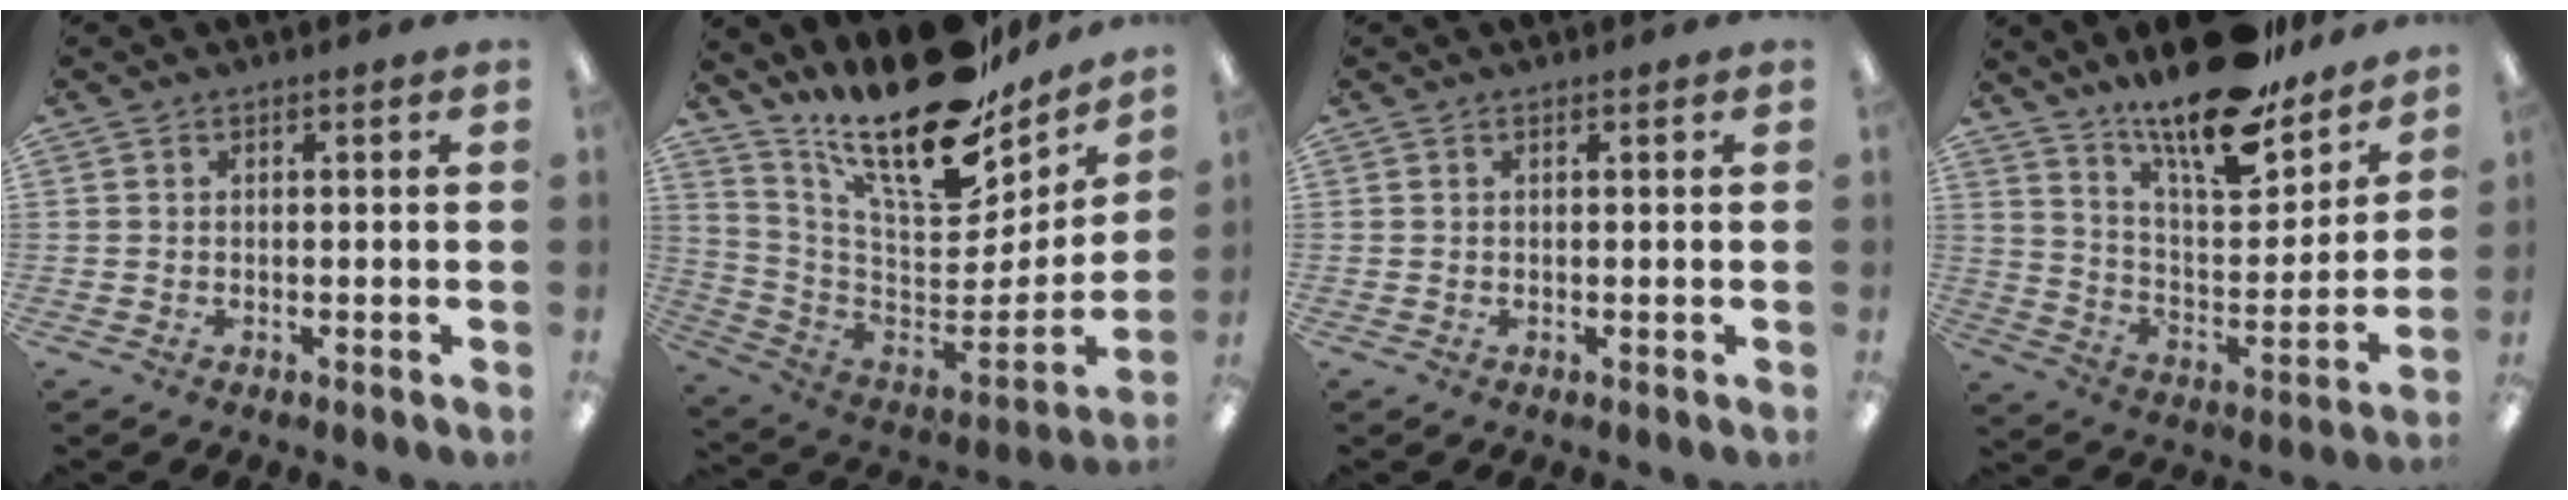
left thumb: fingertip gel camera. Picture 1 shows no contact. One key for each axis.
{"total": 21.5, "fx": 15.9, "fy": 7.7, "fz": 12.3, "tx": -0.182, "ty": -0.128, "tz": 0.269}
{"total": 0.0}
{"total": 18.8, "fx": 15.5, "fy": 5.0, "fz": 9.4, "tx": -0.156, "ty": -0.117, "tz": 0.263}